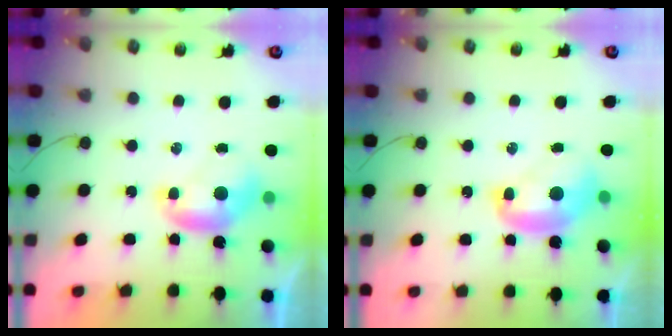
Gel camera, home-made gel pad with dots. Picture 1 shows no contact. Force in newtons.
{"total": 2.6, "press": 2.6, "slide": 0.3}